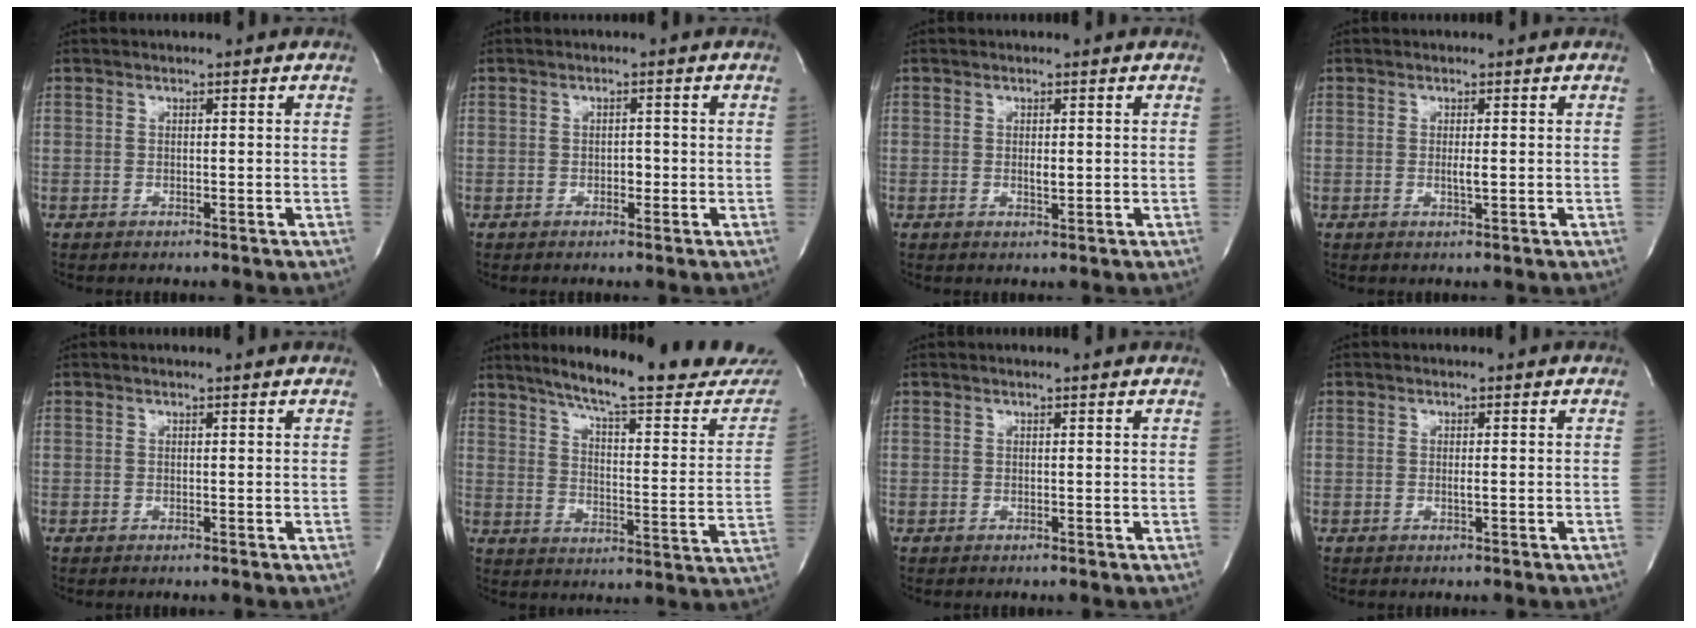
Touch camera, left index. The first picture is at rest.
{"total": 1.2, "force": [-0.4, 0.8, 0.9], "torque": [-0.012, 0.003, -0.007]}
{"total": 1.2, "force": [0.1, 0.4, 1.1], "torque": [-0.020, -0.002, 0.002]}
{"total": 1.3, "force": [0.0, 0.1, 1.3], "torque": [-0.027, -0.003, -0.001]}
{"total": 1.6, "force": [1.5, -0.1, 0.6], "torque": [-0.014, 0.010, 0.016]}
{"total": 24.8, "force": [22.0, 1.9, 11.4], "torque": [-0.164, -0.076, 0.281]}
{"total": 2.0, "force": [1.9, -0.1, 0.7], "torque": [-0.015, 0.012, 0.020]}
{"total": 0.6, "force": [0.0, -0.1, 0.6], "torque": [-0.014, -0.002, -0.001]}